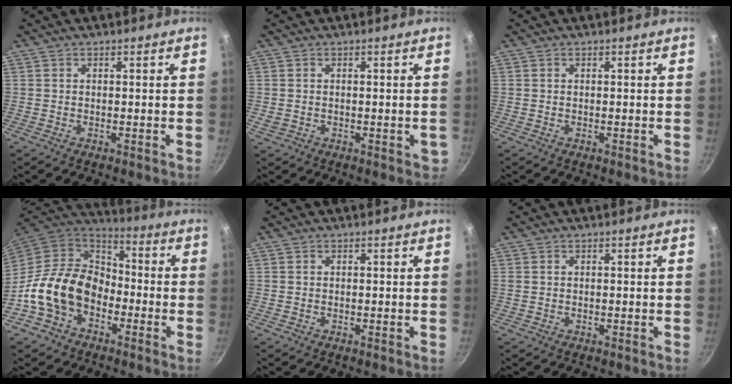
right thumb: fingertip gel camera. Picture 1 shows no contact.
{"total": 2.6, "force": [-0.3, 1.5, 2.1], "torque": [-0.021, 0.000, -0.003]}
{"total": 0.0}
{"total": 16.5, "force": [-5.3, 12.2, 9.8], "torque": [-0.137, 0.052, -0.112]}
{"total": 0.0}
{"total": 0.0}